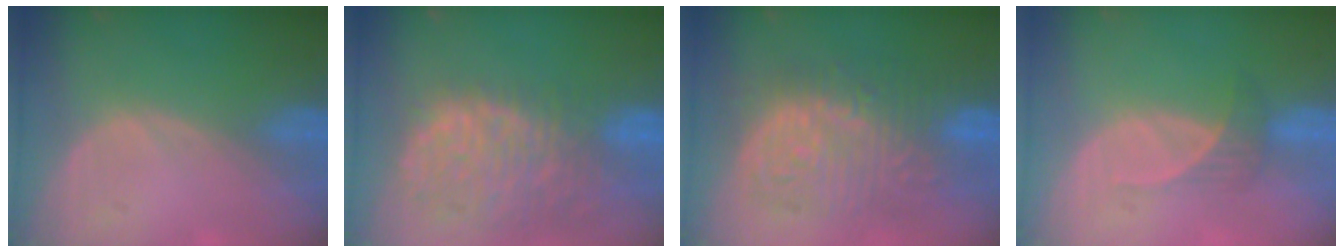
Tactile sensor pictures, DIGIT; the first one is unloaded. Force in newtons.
{"total": 13.5, "press": 11.1, "slide": 7.8}
{"total": 12.7, "press": 12.6, "slide": 1.4}
{"total": 2.5, "press": 2.3, "slide": 0.9}